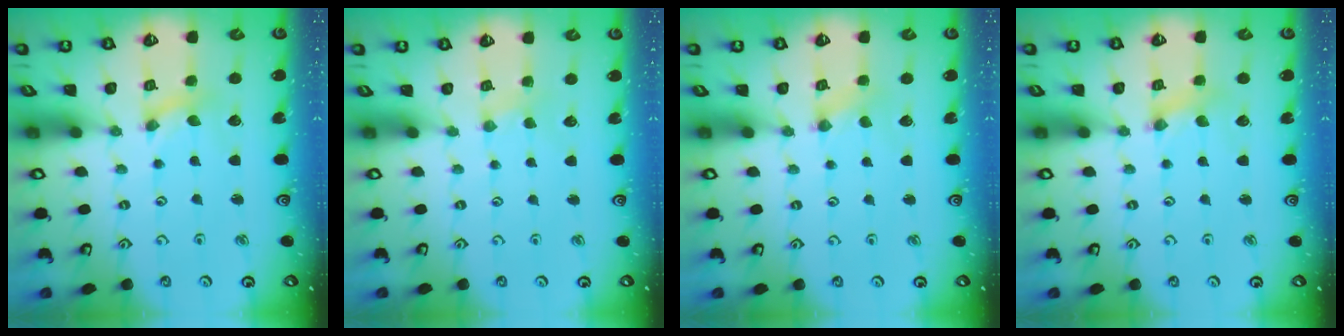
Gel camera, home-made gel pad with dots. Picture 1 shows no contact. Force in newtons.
{"total": 1.3, "press": 1.2, "slide": 0.3}
{"total": 0.7, "press": 0.7, "slide": 0.2}
{"total": 1.9, "press": 1.9, "slide": 0.3}